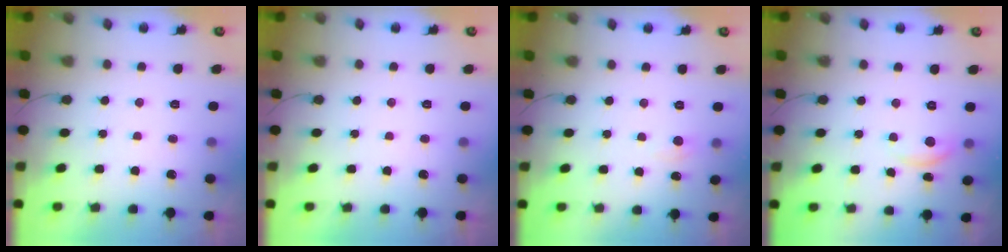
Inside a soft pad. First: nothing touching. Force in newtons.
{"total": 0.0}
{"total": 2.5, "press": 2.4, "slide": 0.4}
{"total": 6.0, "press": 6.0, "slide": 0.4}